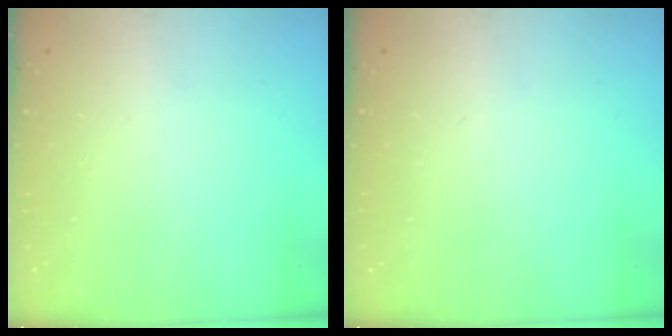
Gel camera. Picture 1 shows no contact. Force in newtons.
{"total": 0.0}